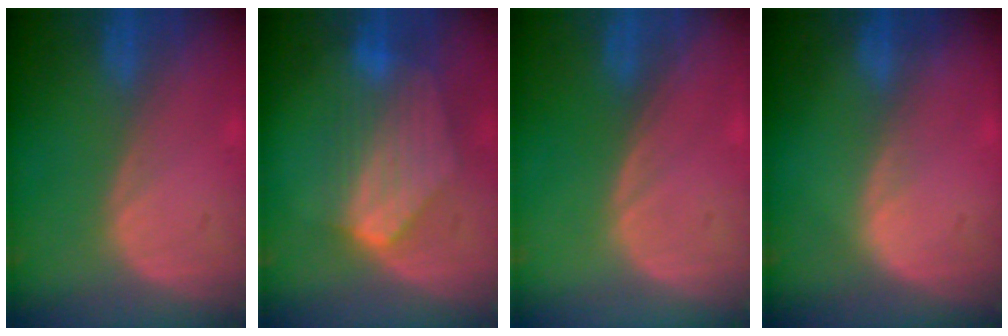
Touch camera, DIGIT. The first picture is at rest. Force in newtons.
{"total": 7.9, "press": 7.6, "slide": 2.2}
{"total": 0.0}
{"total": 0.8, "press": 0.5, "slide": 0.7}